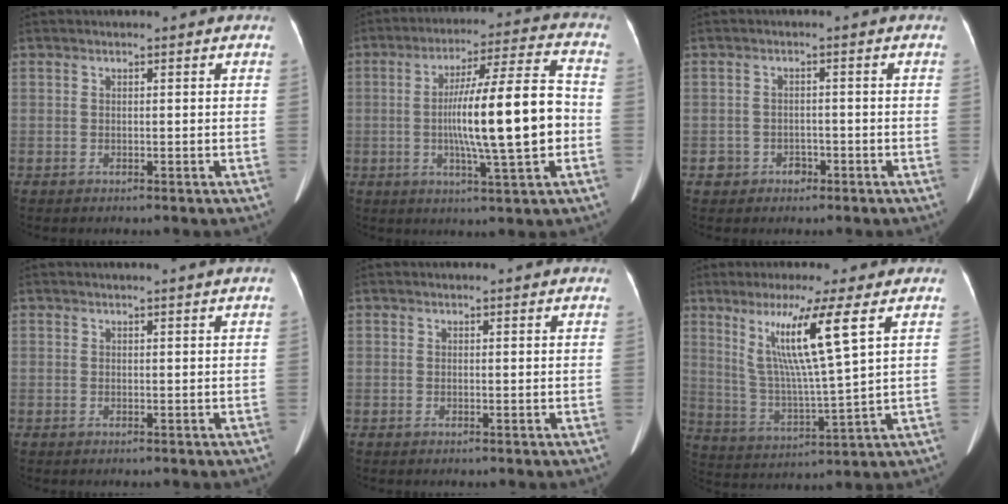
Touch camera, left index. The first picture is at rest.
{"total": 15.6, "force": [-1.9, 0.6, 15.5], "torque": [-0.256, 0.009, -0.033]}
{"total": 2.4, "force": [-1.4, 1.9, 0.4], "torque": [-0.001, 0.001, -0.020]}
{"total": 1.5, "force": [1.4, -0.3, 0.5], "torque": [-0.010, 0.010, 0.017]}
{"total": 1.9, "force": [1.8, 0.4, 0.6], "torque": [-0.009, 0.004, 0.014]}
{"total": 11.7, "force": [5.2, -1.3, 10.4], "torque": [-0.201, -0.013, 0.102]}